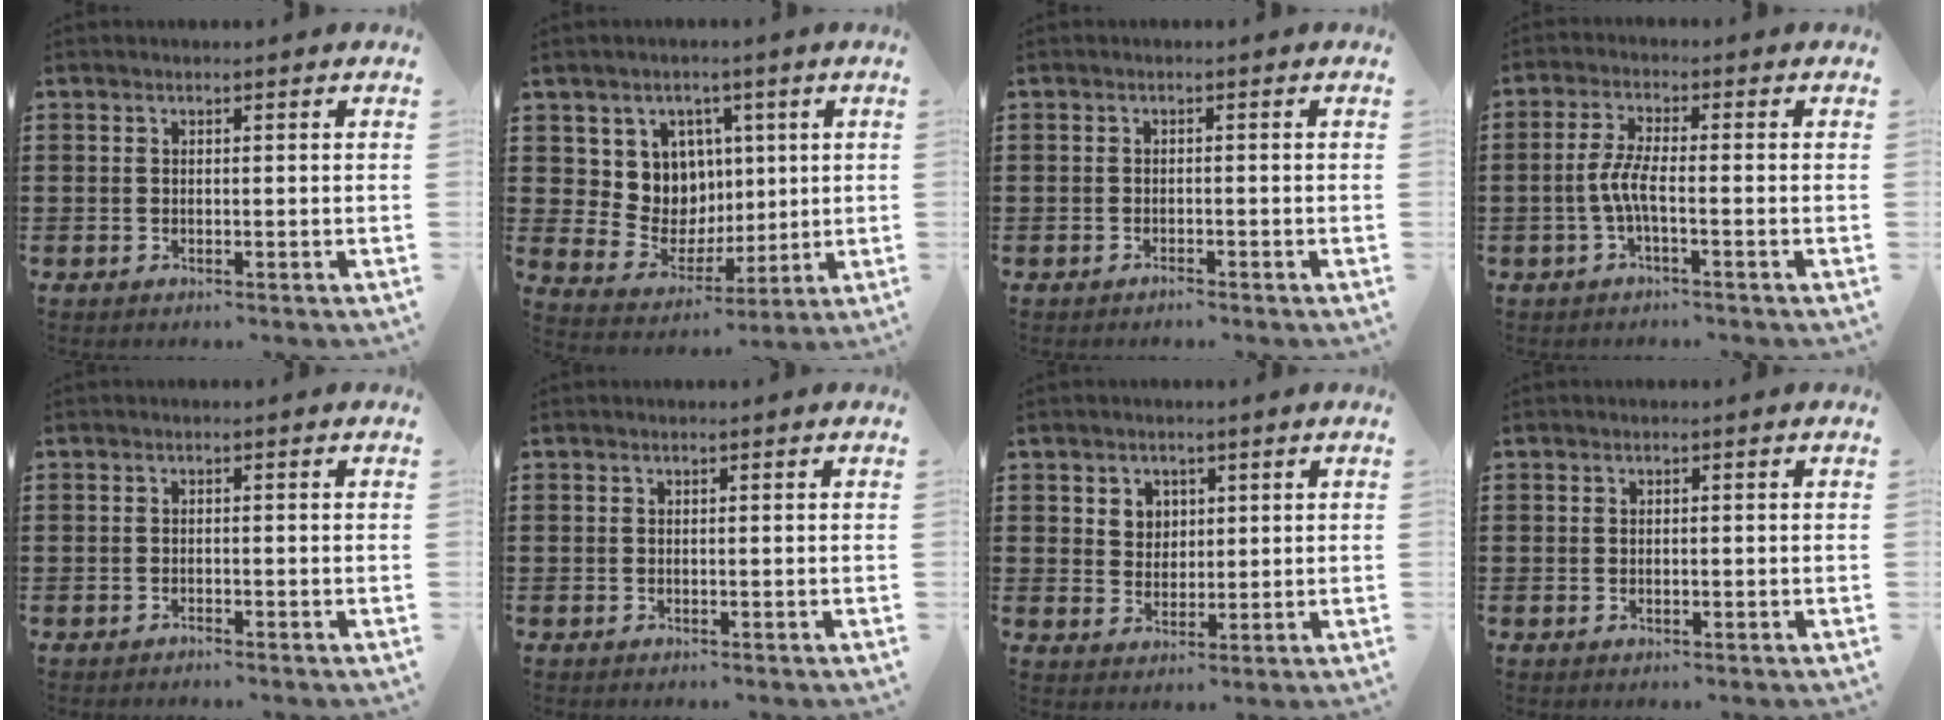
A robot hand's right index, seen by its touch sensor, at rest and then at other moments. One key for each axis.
{"total": 8.0, "fx": 2.4, "fy": 7.4, "fz": 1.5, "tx": -0.066, "ty": -0.016, "tz": 0.052}
{"total": 0.9, "fx": -0.9, "fy": 0.0, "fz": 0.3, "tx": -0.009, "ty": -0.005, "tz": -0.017}
{"total": 4.0, "fx": -1.3, "fy": 0.7, "fz": 3.7, "tx": -0.096, "ty": -0.010, "tz": -0.033}
{"total": 0.7, "fx": -0.7, "fy": -0.1, "fz": 0.1, "tx": -0.004, "ty": -0.004, "tz": -0.014}
{"total": 0.0}
{"total": 3.3, "fx": 1.6, "fy": 2.8, "fz": 0.6, "tx": -0.017, "ty": 0.007, "tz": 0.028}
{"total": 0.5, "fx": 0.0, "fy": 0.3, "fz": 0.5, "tx": -0.011, "ty": -0.001, "tz": -0.001}